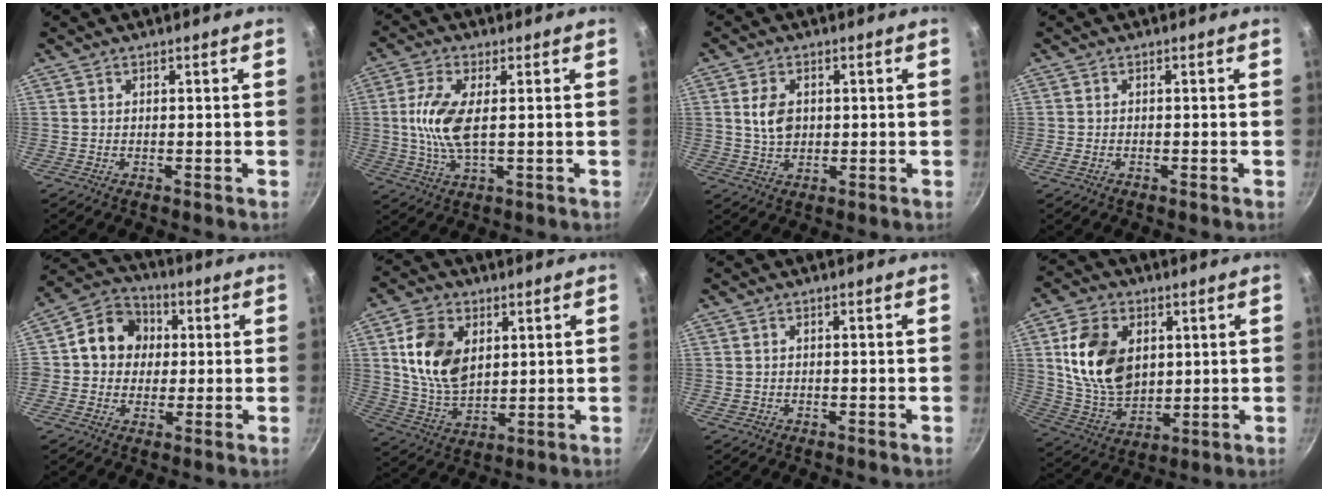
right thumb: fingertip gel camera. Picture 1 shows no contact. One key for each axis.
{"total": 8.9, "fx": 0.7, "fy": 3.6, "fz": 8.2, "tx": -0.178, "ty": 0.001, "tz": 0.013}
{"total": 5.6, "fx": 0.8, "fy": 4.0, "fz": 3.9, "tx": -0.061, "ty": -0.002, "tz": 0.017}
{"total": 1.3, "fx": -0.6, "fy": 0.8, "fz": 0.9, "tx": -0.023, "ty": 0.003, "tz": -0.013}
{"total": 10.4, "fx": 1.1, "fy": 9.3, "fz": 4.5, "tx": -0.035, "ty": 0.016, "tz": -0.004}
{"total": 13.2, "fx": 3.4, "fy": 9.0, "fz": 9.1, "tx": -0.149, "ty": -0.018, "tz": 0.072}
{"total": 1.5, "fx": -0.6, "fy": 1.2, "fz": 0.6, "tx": -0.014, "ty": 0.003, "tz": -0.006}
{"total": 16.2, "fx": 3.3, "fy": 11.5, "fz": 11.0, "tx": -0.179, "ty": -0.013, "tz": 0.073}